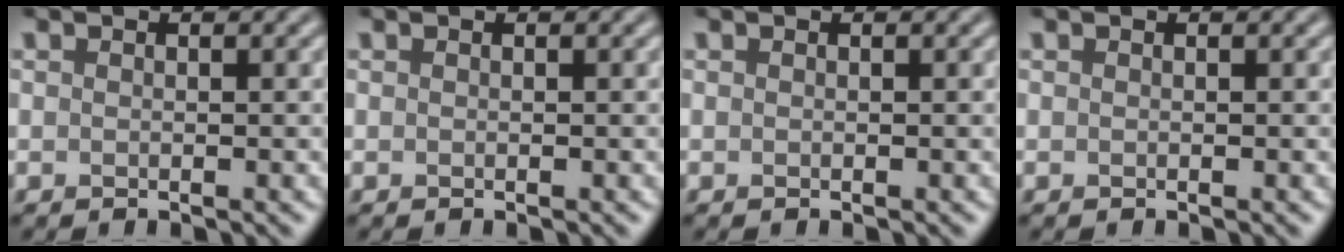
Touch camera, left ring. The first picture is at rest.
{"total": 0.0}
{"total": 0.0}
{"total": 0.0}